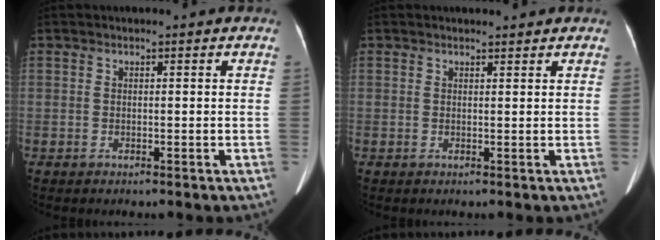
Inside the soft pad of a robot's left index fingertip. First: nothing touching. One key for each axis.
{"total": 1.3, "fx": 1.3, "fy": 0.2, "fz": 0.2, "tx": -0.008, "ty": 0.001, "tz": 0.021}